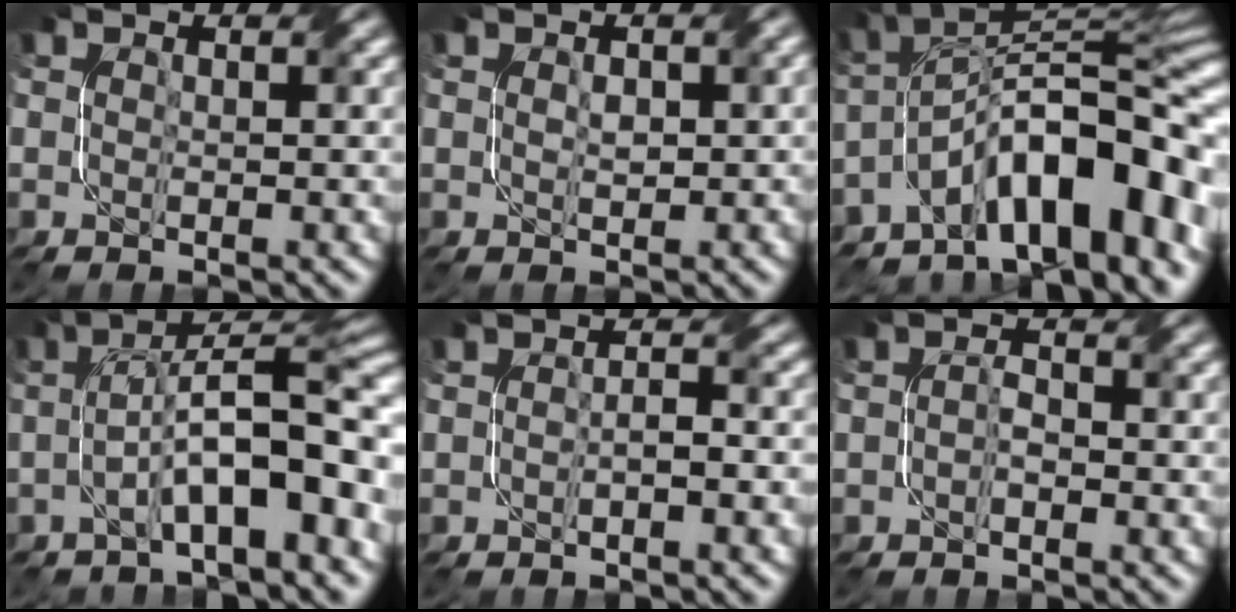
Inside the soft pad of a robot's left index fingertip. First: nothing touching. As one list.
[{"total": 1.3, "force": [0.1, 0.7, 1.1], "torque": [-0.017, 0.001, 0.006]}, {"total": 14.5, "force": [-6.4, 6.0, 11.5], "torque": [-0.153, 0.029, -0.107]}, {"total": 10.0, "force": [-2.1, 3.0, 9.3], "torque": [-0.139, 0.020, -0.035]}, {"total": 1.7, "force": [-0.9, 0.4, 1.4], "torque": [-0.022, 0.001, -0.017]}, {"total": 1.3, "force": [-0.8, 0.5, 0.9], "torque": [-0.017, 0.002, -0.014]}]